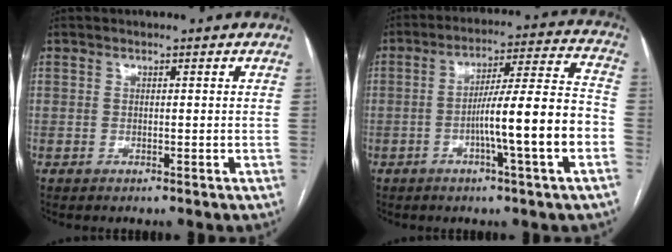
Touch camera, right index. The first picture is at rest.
{"total": 13.8, "force": [-3.9, -0.4, 13.3], "torque": [-0.213, 0.013, -0.063]}